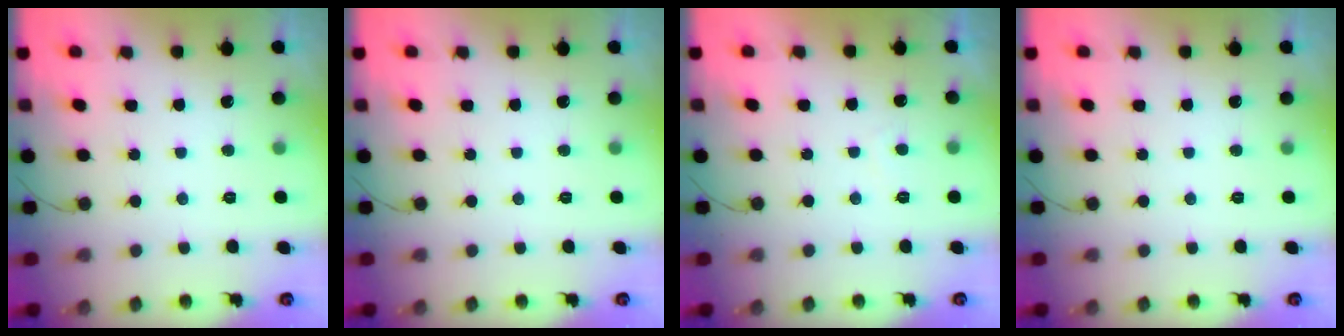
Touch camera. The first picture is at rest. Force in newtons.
{"total": 0.0}
{"total": 0.9, "press": 0.8, "slide": 0.4}
{"total": 0.0}